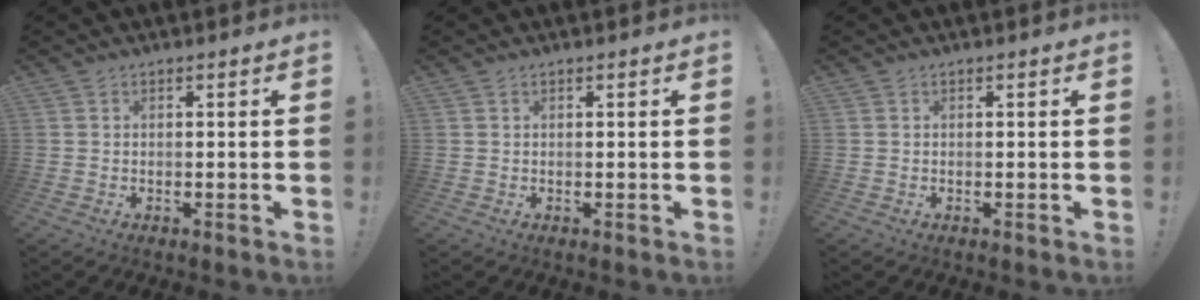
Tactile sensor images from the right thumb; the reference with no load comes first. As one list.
[{"total": 0.0}, {"total": 0.0}]